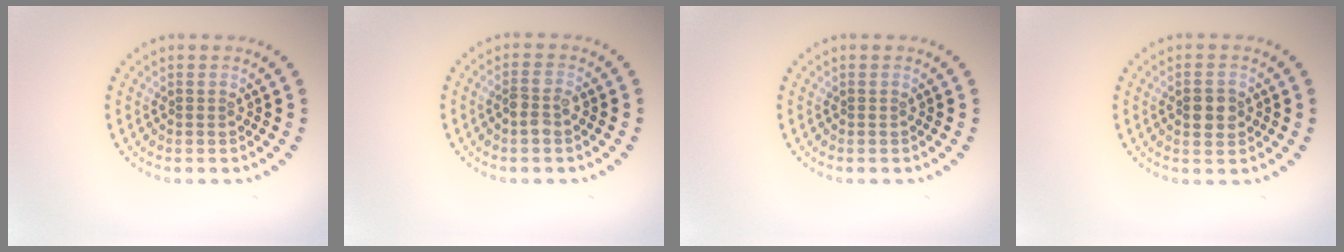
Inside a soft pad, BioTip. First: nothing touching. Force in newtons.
{"total": 1.7, "press": 1.7, "slide": 0.4}
{"total": 0.0}
{"total": 2.8, "press": 2.8, "slide": 0.1}